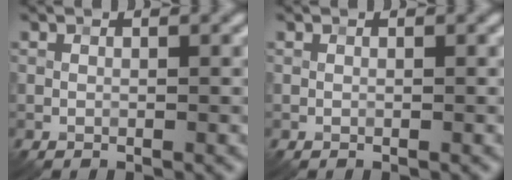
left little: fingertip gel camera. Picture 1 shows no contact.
{"total": 0.0}